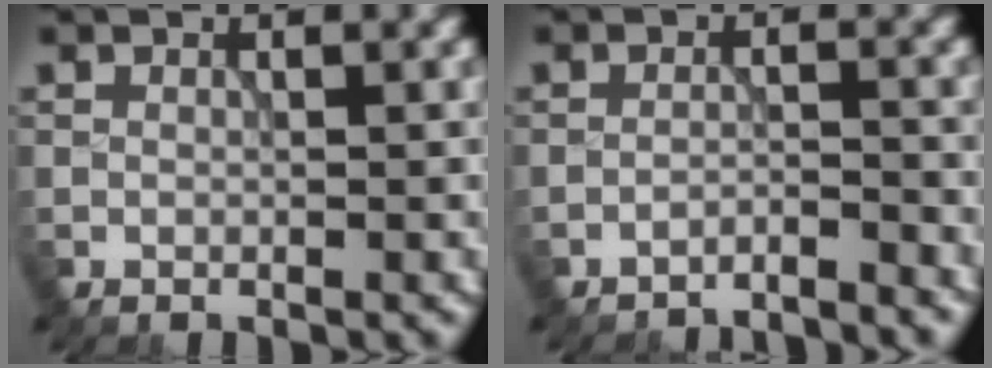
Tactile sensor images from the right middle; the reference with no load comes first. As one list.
[{"total": 2.7, "force": [-2.6, 0.1, 0.6], "torque": [-0.001, -0.002, -0.047]}]